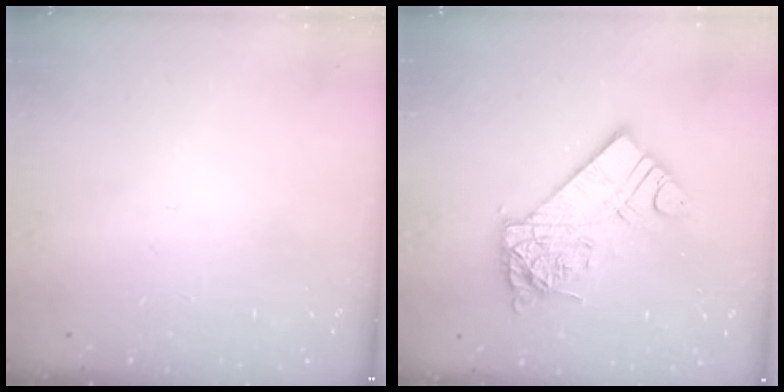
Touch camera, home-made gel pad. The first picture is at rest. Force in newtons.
{"total": 11.5, "press": 11.4, "slide": 1.0}